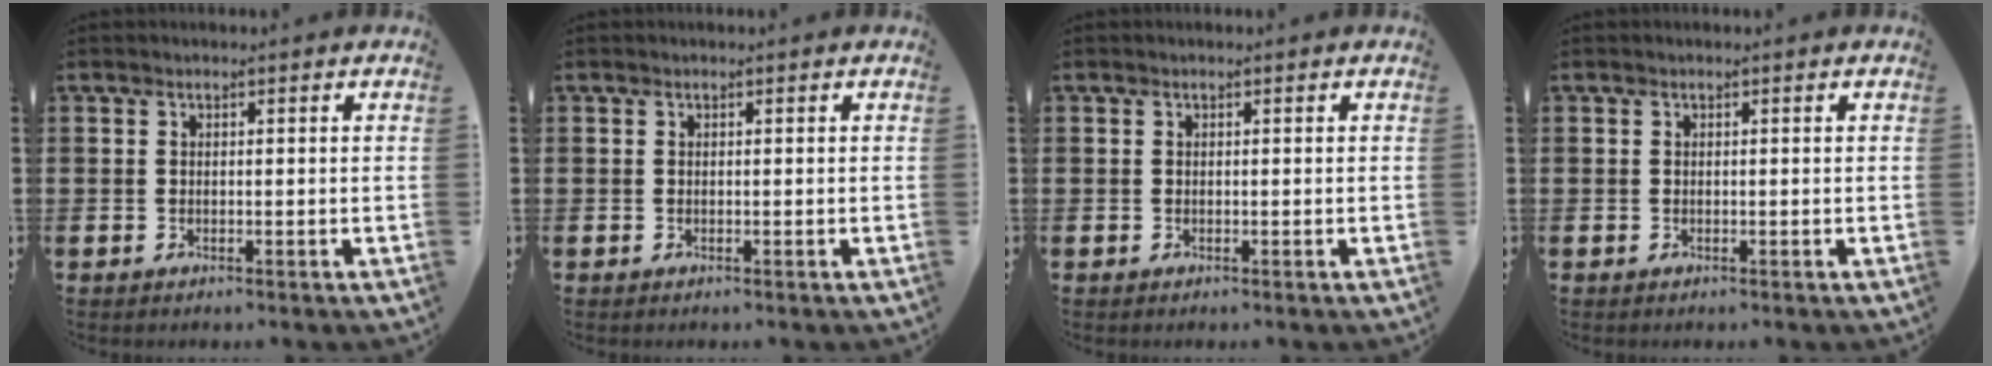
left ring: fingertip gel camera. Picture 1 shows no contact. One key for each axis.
{"total": 0.0}
{"total": 0.0}
{"total": 0.0}